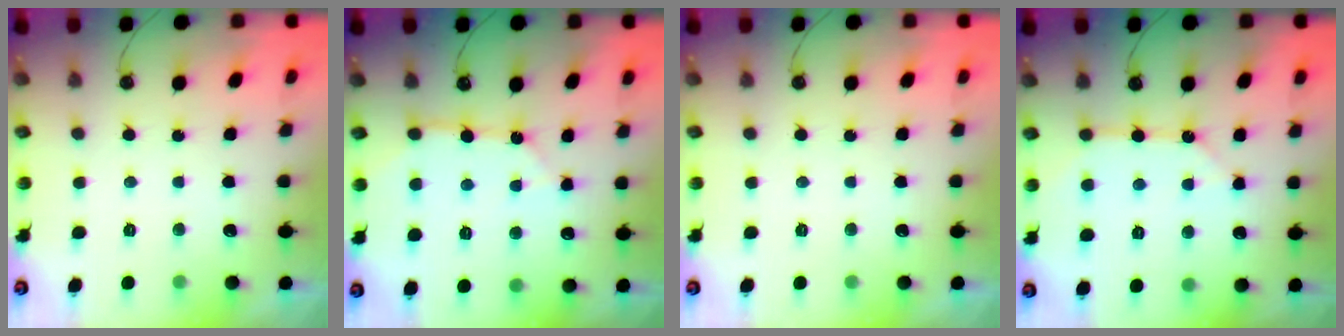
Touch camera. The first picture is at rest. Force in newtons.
{"total": 9.5, "press": 9.5, "slide": 0.9}
{"total": 0.0}
{"total": 10.4, "press": 10.3, "slide": 1.2}